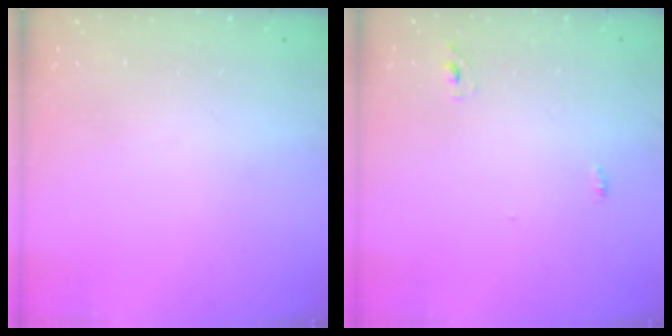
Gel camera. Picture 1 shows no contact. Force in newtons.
{"total": 2.9, "press": 2.7, "slide": 1.0}